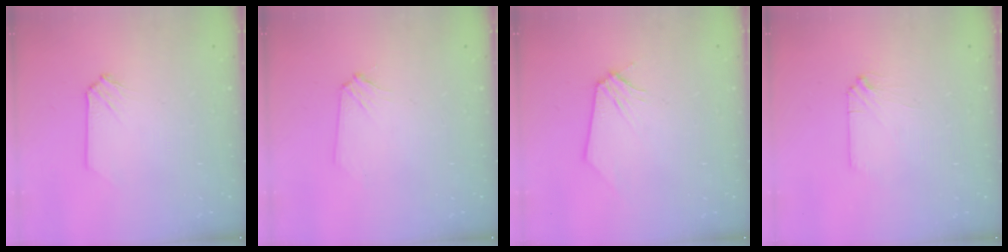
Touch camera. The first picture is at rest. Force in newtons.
{"total": 2.2, "press": 2.2, "slide": 0.3}
{"total": 0.0}
{"total": 1.1, "press": 1.1, "slide": 0.3}